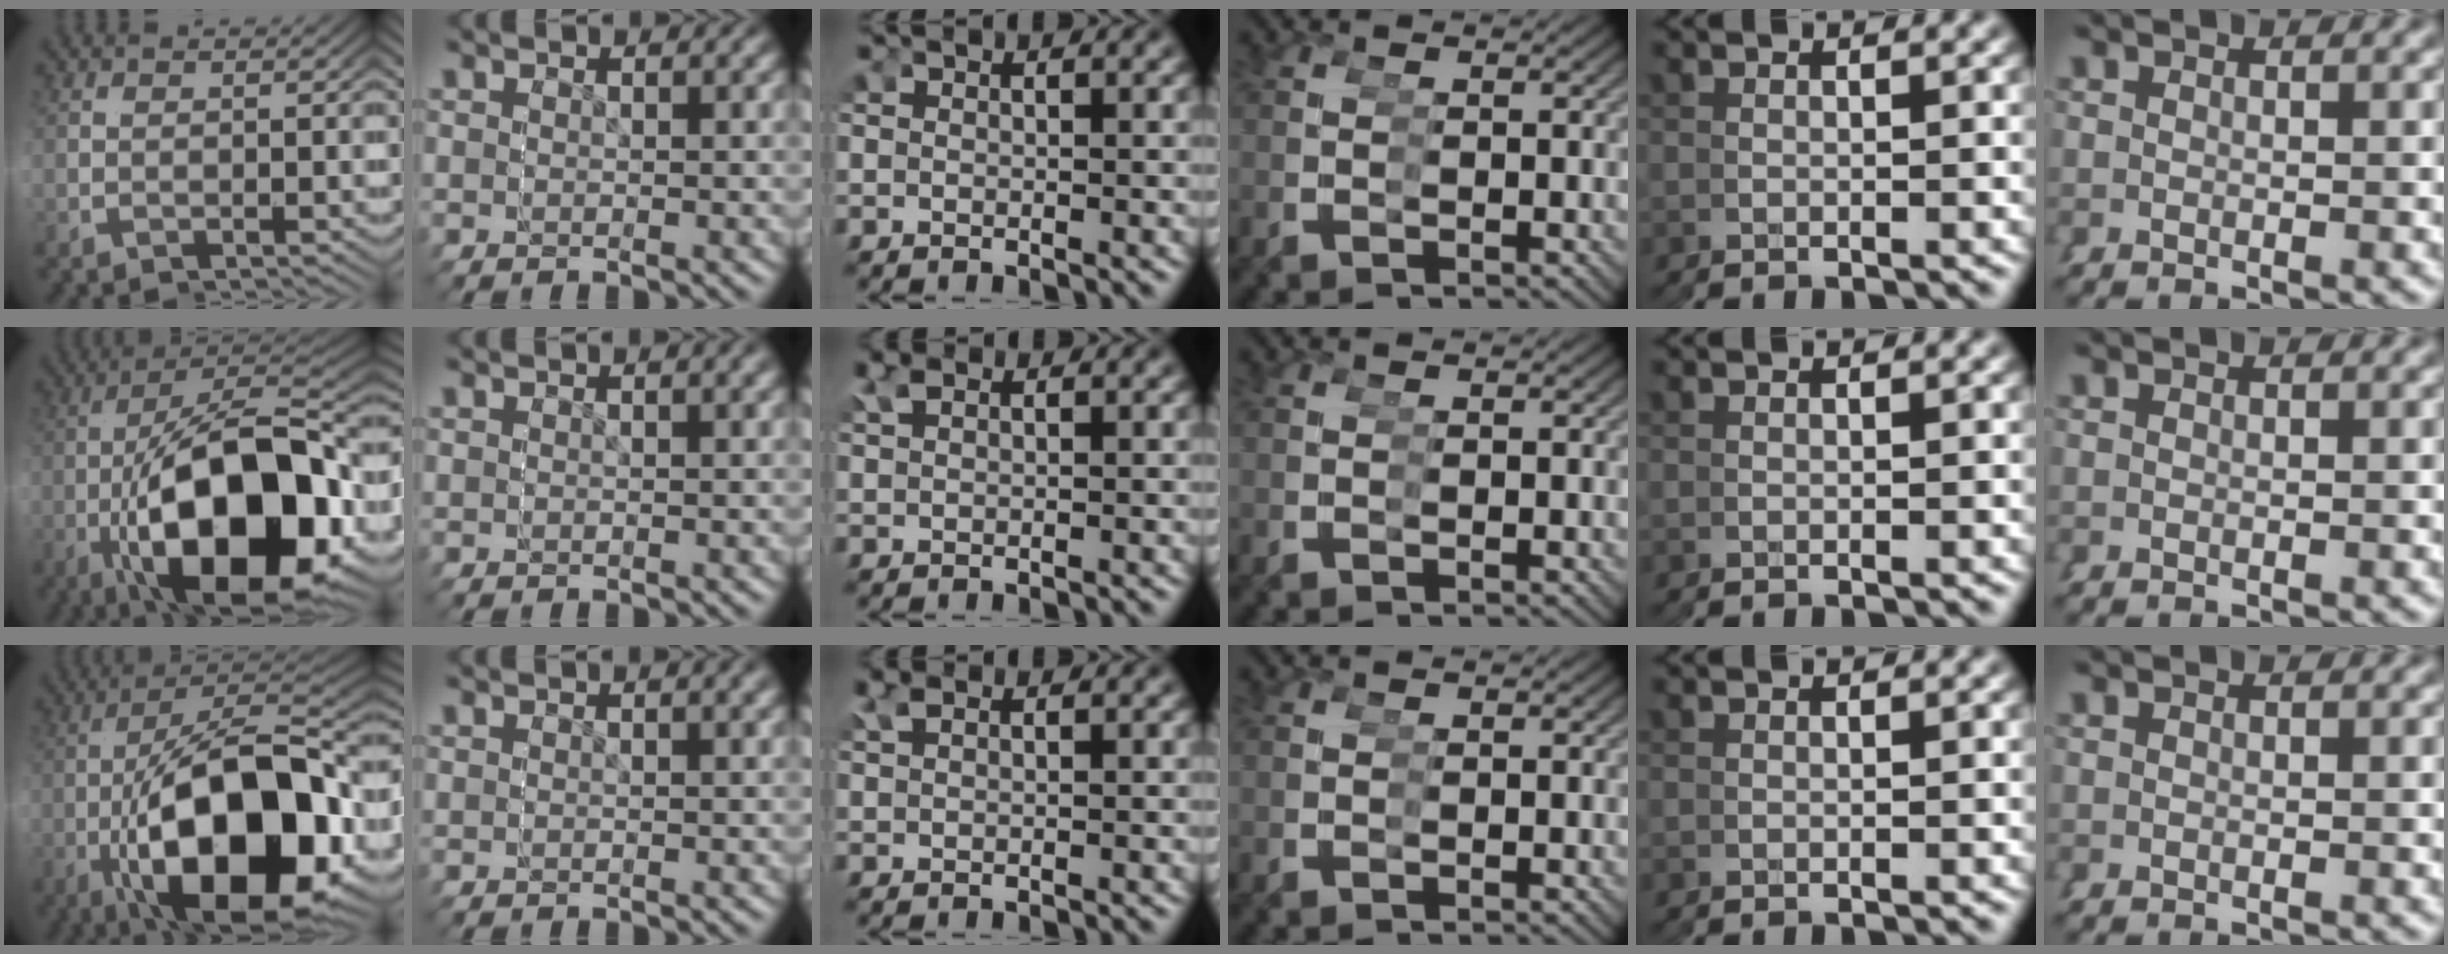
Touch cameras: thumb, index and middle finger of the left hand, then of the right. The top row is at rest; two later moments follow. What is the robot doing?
{"motion": "grasp_and_lifting", "object": "screwdriver"}